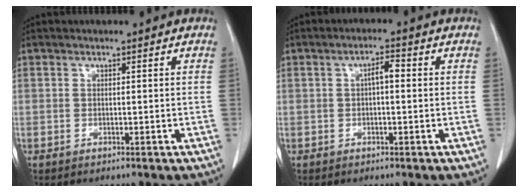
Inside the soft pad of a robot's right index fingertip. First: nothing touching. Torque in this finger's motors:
{"motor_torque": [0.32, -0.20, 0.10, 0.05]}